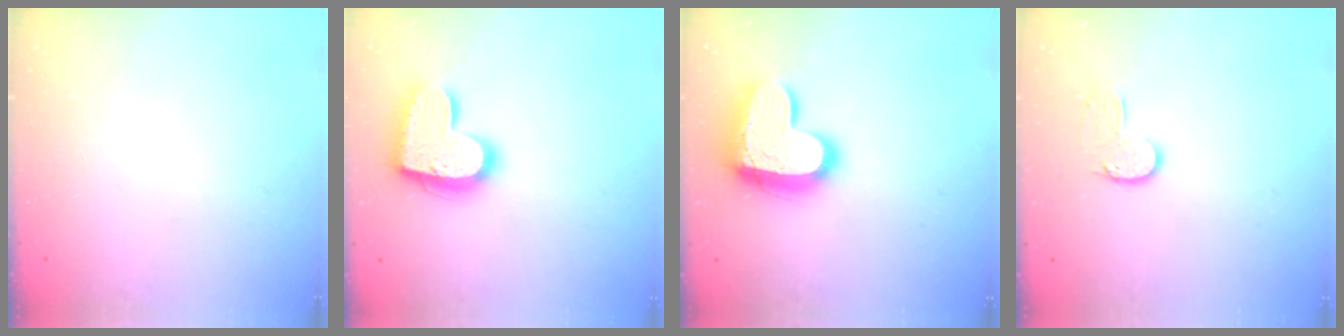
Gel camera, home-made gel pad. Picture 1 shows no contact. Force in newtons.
{"total": 17.8, "press": 17.8, "slide": 1.2}
{"total": 17.9, "press": 17.8, "slide": 1.6}
{"total": 6.8, "press": 6.8, "slide": 0.3}